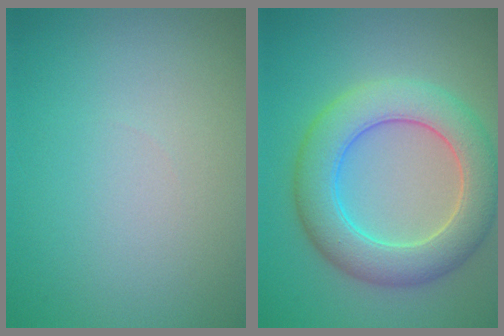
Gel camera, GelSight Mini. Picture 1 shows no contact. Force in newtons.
{"total": 6.9, "press": 6.9, "slide": 0.3}